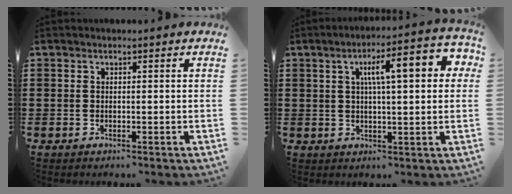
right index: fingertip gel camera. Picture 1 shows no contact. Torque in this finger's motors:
{"motor_torque": [1.61, 0.53, 0.98, 0.21]}